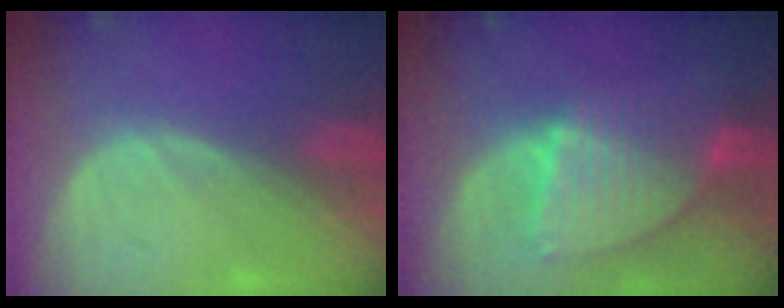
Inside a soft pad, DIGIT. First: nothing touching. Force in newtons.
{"total": 8.6, "press": 7.5, "slide": 4.2}